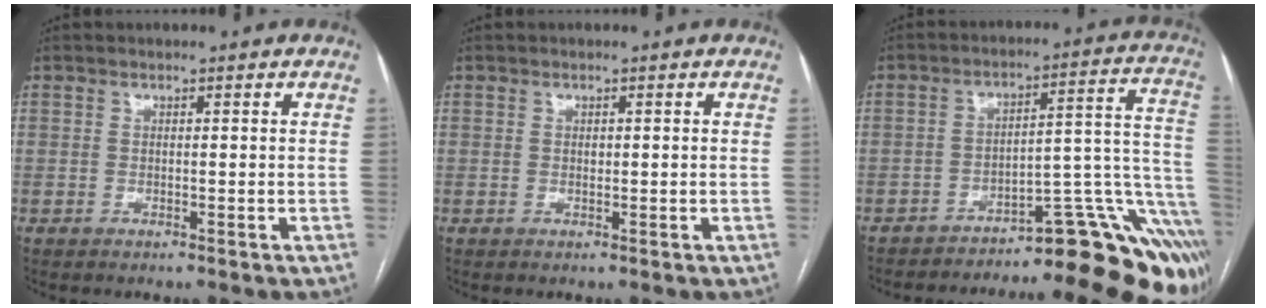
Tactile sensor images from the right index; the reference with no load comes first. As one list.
[{"total": 0.5, "force": [0.0, 0.3, 0.4], "torque": [-0.009, 0.001, 0.003]}, {"total": 25.3, "force": [-17.1, 6.2, 17.6], "torque": [-0.108, 0.038, -0.221]}]